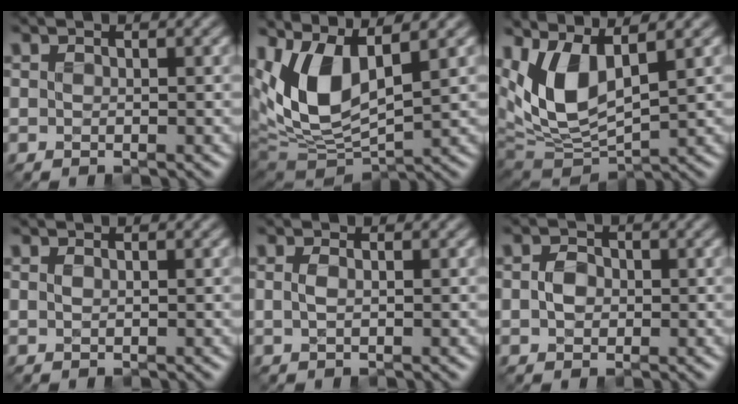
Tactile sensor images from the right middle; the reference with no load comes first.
{"total": 10.1, "force": [2.8, 4.8, 8.4], "torque": [-0.181, 0.003, 0.046]}
{"total": 8.7, "force": [2.7, 4.0, 7.3], "torque": [-0.162, 0.000, 0.049]}
{"total": 0.0}
{"total": 0.7, "force": [-0.3, 0.1, 0.6], "torque": [-0.014, -0.001, -0.007]}
{"total": 1.7, "force": [-0.6, 1.3, 1.0], "torque": [-0.020, 0.001, -0.018]}